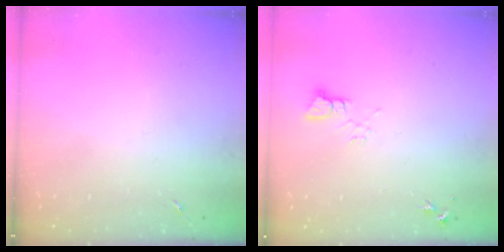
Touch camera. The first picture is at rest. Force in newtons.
{"total": 4.0, "press": 3.9, "slide": 0.3}